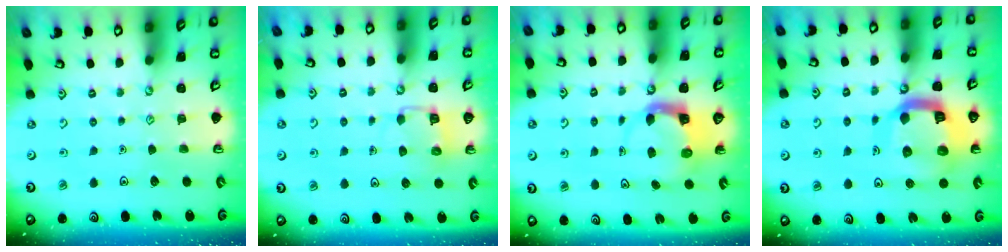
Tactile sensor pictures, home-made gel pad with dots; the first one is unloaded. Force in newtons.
{"total": 5.5, "press": 5.5, "slide": 0.3}
{"total": 3.7, "press": 3.6, "slide": 0.6}
{"total": 15.6, "press": 15.4, "slide": 1.9}